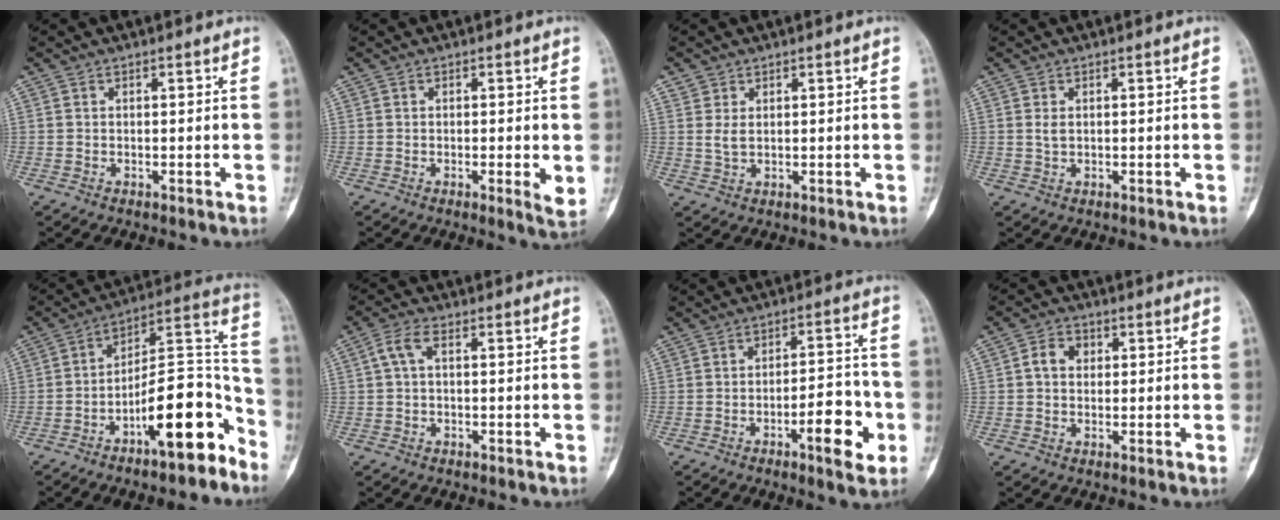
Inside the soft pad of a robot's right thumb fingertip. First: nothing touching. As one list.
[{"total": 3.2, "force": [-0.2, 0.5, 3.1], "torque": [-0.051, -0.011, -0.007]}, {"total": 2.3, "force": [0.9, 1.7, 1.3], "torque": [-0.021, -0.004, 0.021]}, {"total": 1.2, "force": [0.3, 0.7, 1.0], "torque": [-0.018, 0.002, 0.009]}, {"total": 17.2, "force": [-9.8, 5.7, 12.9], "torque": [-0.167, 0.104, -0.160]}, {"total": 3.4, "force": [0.4, 1.5, 3.0], "torque": [-0.068, 0.013, 0.004]}, {"total": 10.0, "force": [-4.0, 3.1, 8.7], "torque": [-0.111, 0.027, -0.060]}, {"total": 4.0, "force": [0.6, 3.2, 2.3], "torque": [-0.029, 0.012, 0.005]}]